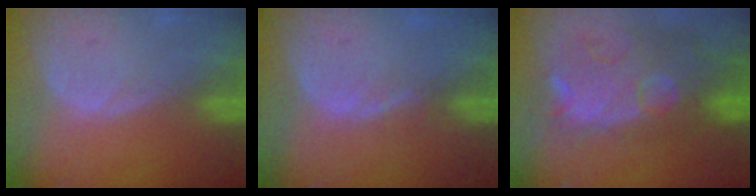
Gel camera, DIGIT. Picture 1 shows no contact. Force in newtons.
{"total": 1.5, "press": 1.2, "slide": 0.8}
{"total": 11.7, "press": 10.7, "slide": 4.8}